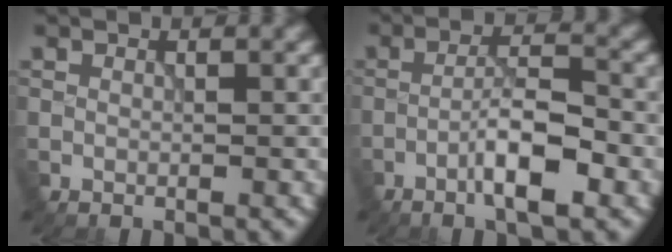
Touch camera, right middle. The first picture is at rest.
{"total": 5.0, "force": [-2.4, 1.0, 4.3], "torque": [-0.074, 0.009, -0.047]}